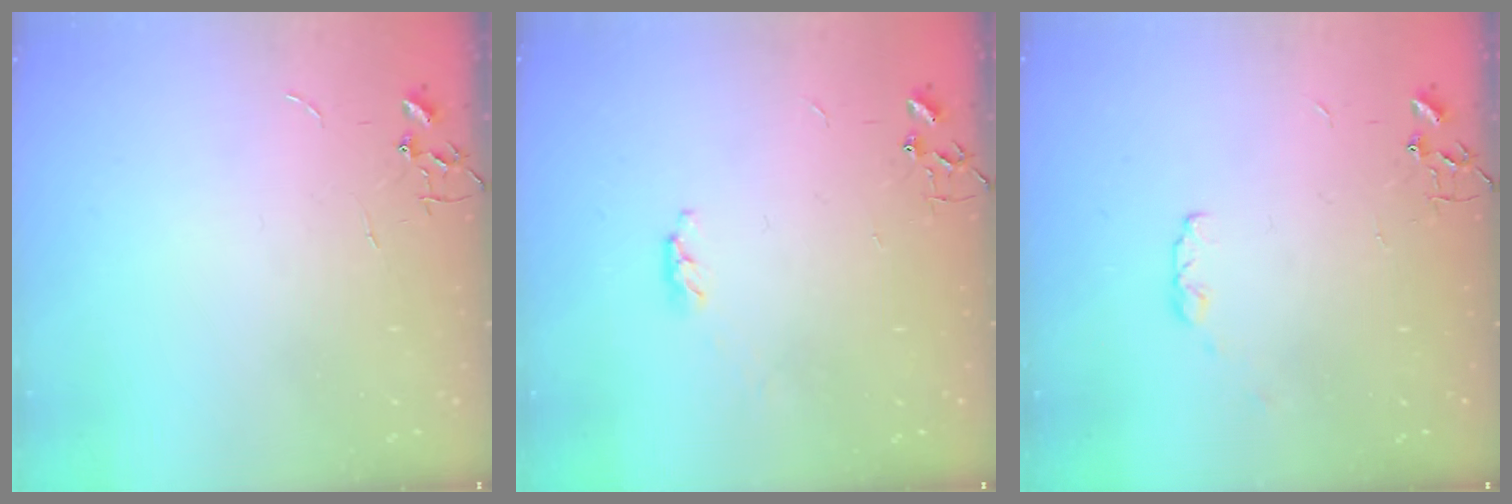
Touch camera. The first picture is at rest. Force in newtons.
{"total": 3.4, "press": 3.4, "slide": 0.4}
{"total": 3.6, "press": 3.6, "slide": 0.5}